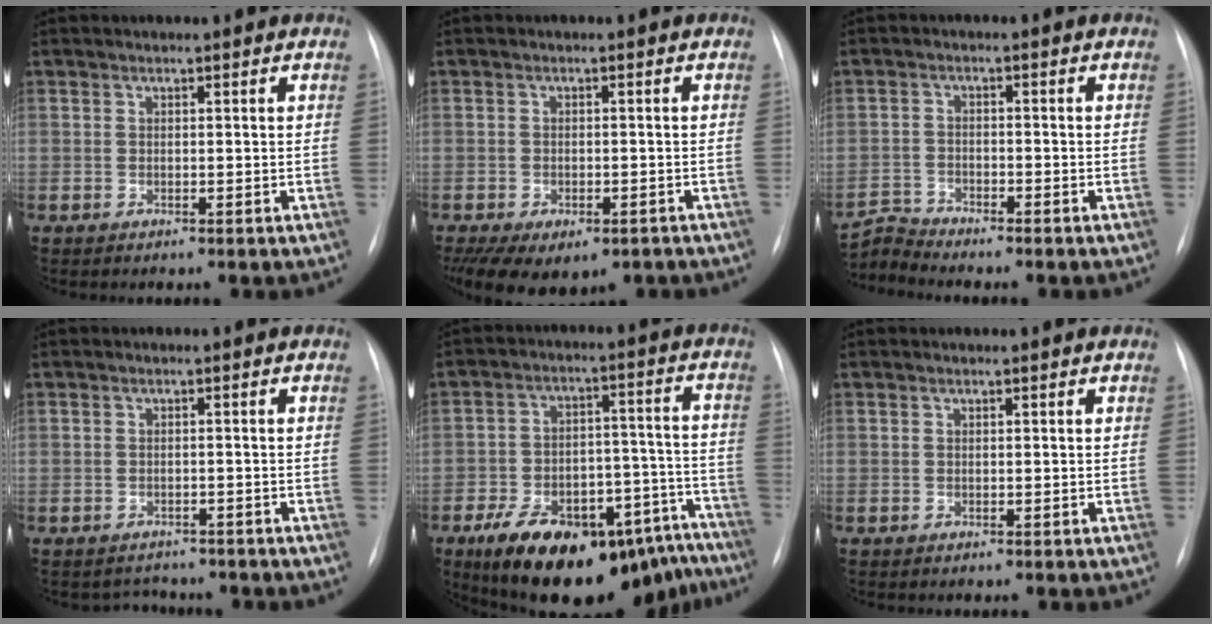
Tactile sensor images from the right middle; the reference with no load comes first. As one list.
[{"total": 13.6, "force": [-8.3, 8.0, 7.3], "torque": [-0.167, -0.016, -0.104]}, {"total": 3.6, "force": [-3.3, -1.0, -1.1], "torque": [0.019, -0.011, -0.061]}, {"total": 3.3, "force": [-2.8, 1.8, -0.4], "torque": [0.004, 0.011, -0.039]}, {"total": 24.1, "force": [-17.6, 9.8, 13.2], "torque": [-0.138, 0.034, -0.244]}, {"total": 0.0}]